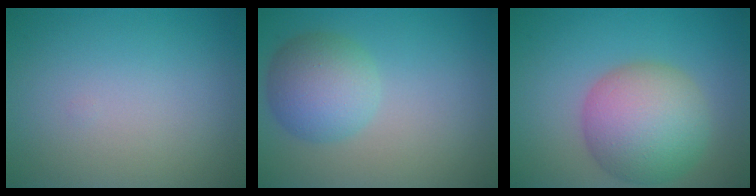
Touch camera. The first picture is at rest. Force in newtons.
{"total": 4.7, "press": 4.7, "slide": 0.2}
{"total": 8.0, "press": 8.0, "slide": 0.4}